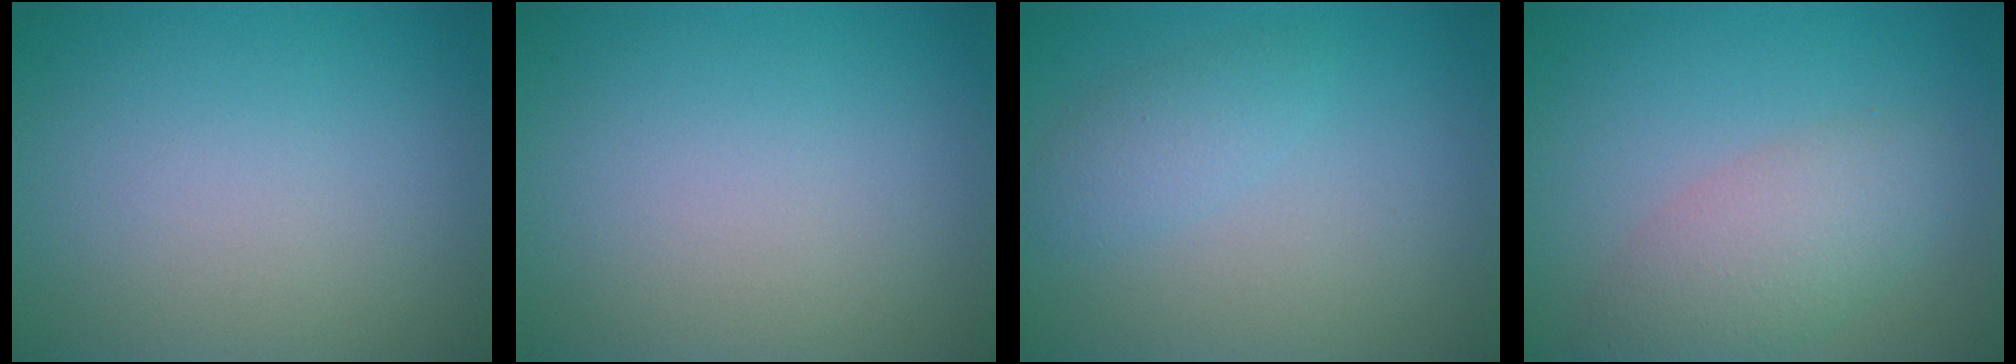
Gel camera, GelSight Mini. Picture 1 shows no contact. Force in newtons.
{"total": 0.0}
{"total": 1.9, "press": 1.9, "slide": 0.1}
{"total": 4.0, "press": 4.0, "slide": 0.2}